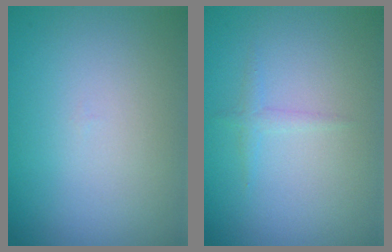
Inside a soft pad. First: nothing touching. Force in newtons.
{"total": 0.9, "press": 0.9, "slide": 0.0}